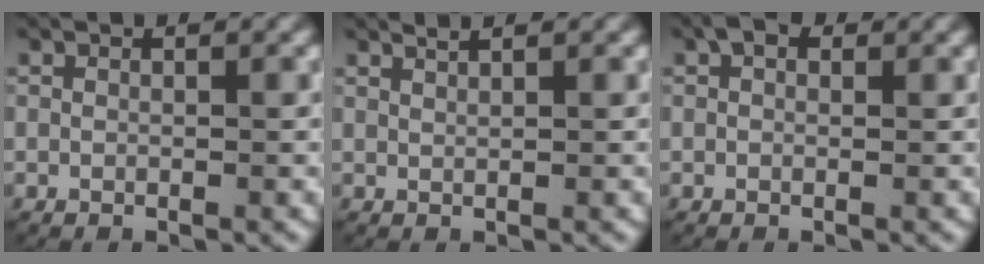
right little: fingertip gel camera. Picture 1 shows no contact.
{"total": 1.1, "force": [1.0, -0.2, 0.3], "torque": [-0.012, -0.005, 0.024]}
{"total": 1.0, "force": [0.8, 0.2, 0.6], "torque": [-0.008, 0.001, 0.012]}